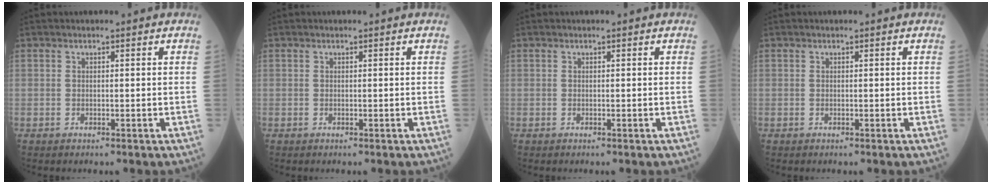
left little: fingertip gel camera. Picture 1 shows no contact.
{"total": 0.0}
{"total": 0.0}
{"total": 0.0}